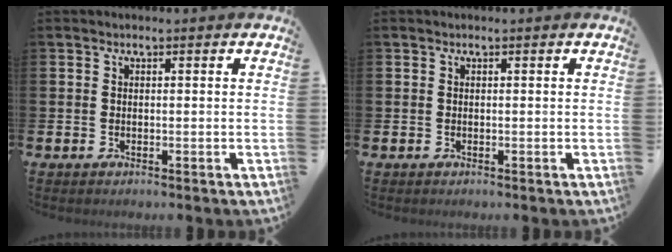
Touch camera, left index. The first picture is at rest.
{"total": 0.0}